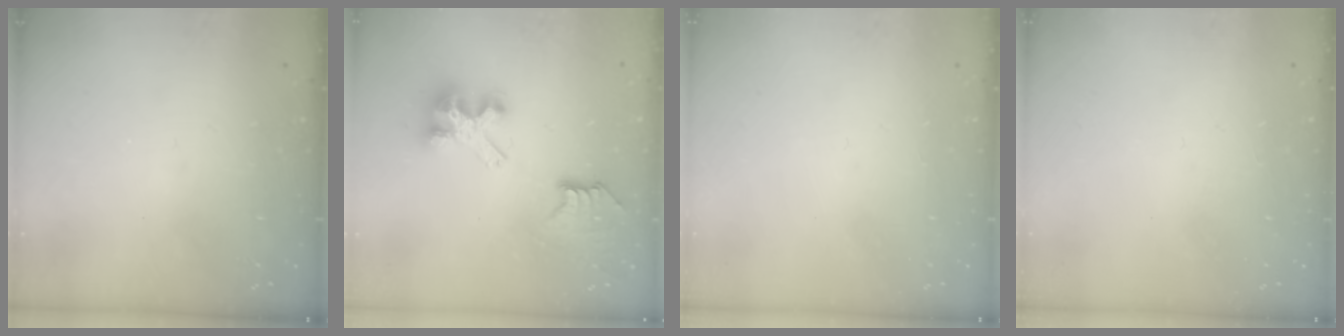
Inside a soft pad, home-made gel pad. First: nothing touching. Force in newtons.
{"total": 7.3, "press": 7.3, "slide": 0.2}
{"total": 0.0}
{"total": 0.0}